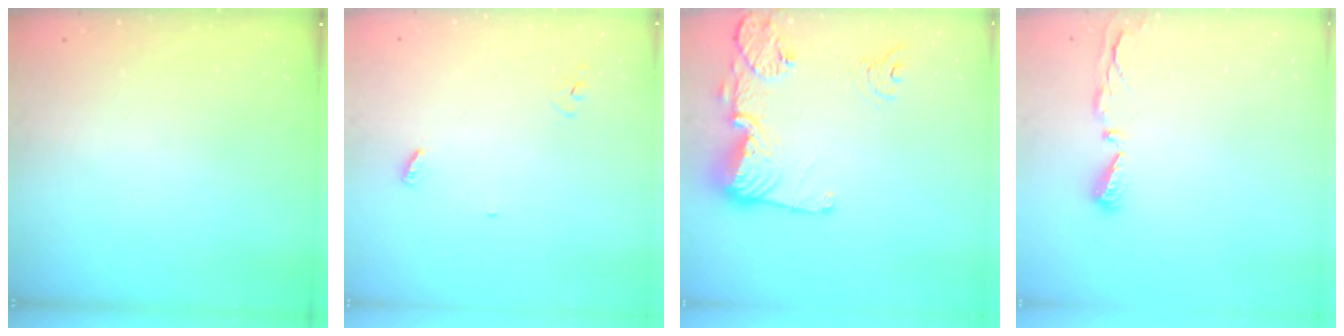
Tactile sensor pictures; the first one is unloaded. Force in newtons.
{"total": 3.7, "press": 3.6, "slide": 0.3}
{"total": 17.1, "press": 17.0, "slide": 1.7}
{"total": 4.0, "press": 4.0, "slide": 0.4}